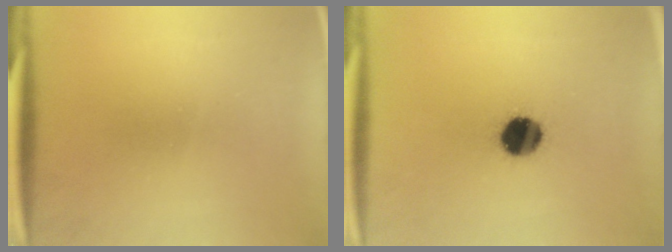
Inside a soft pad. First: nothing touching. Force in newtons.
{"total": 9.7}